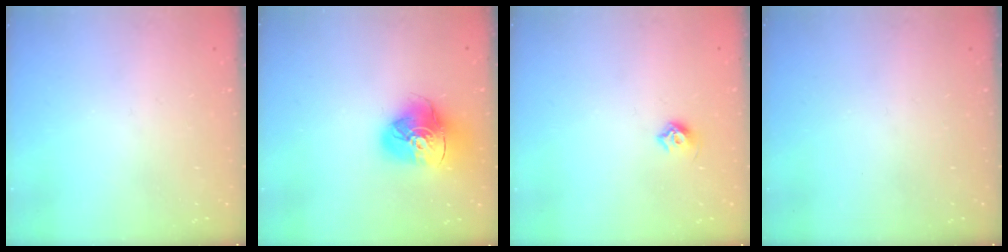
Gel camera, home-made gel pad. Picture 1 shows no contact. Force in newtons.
{"total": 15.7, "press": 15.6, "slide": 1.9}
{"total": 5.5, "press": 5.3, "slide": 1.2}
{"total": 0.0}